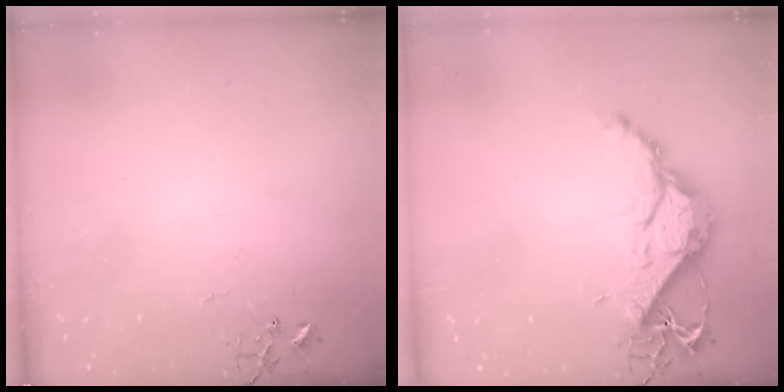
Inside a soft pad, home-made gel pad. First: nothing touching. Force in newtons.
{"total": 12.8, "press": 12.7, "slide": 1.0}